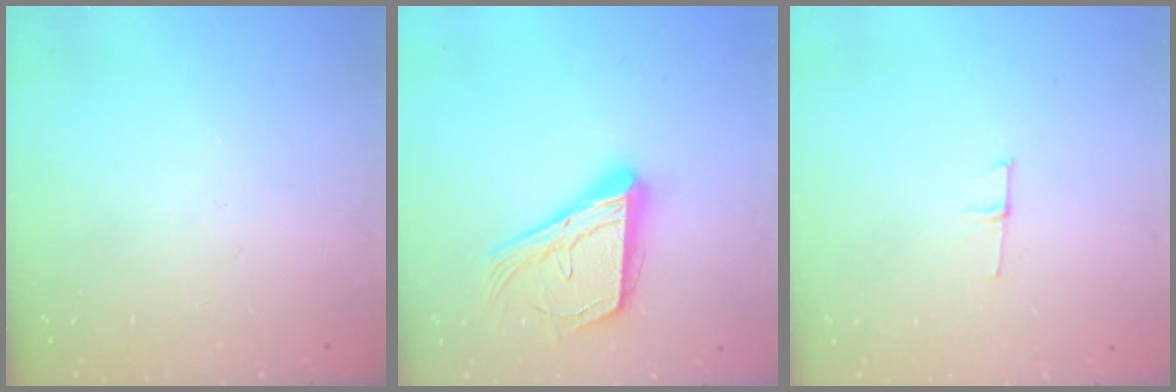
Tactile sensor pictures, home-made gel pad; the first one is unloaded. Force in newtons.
{"total": 19.0, "press": 18.8, "slide": 3.0}
{"total": 4.4, "press": 4.3, "slide": 1.0}